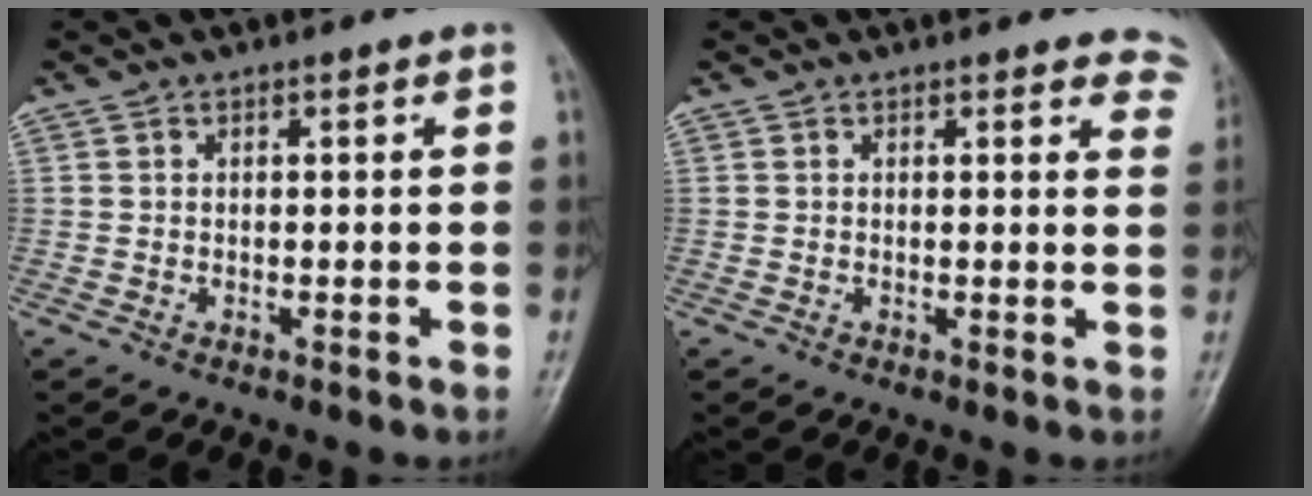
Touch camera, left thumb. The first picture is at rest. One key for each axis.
{"total": 5.0, "fx": 4.5, "fy": 2.1, "fz": 1.0, "tx": 0.027, "ty": -0.020, "tz": 0.024}